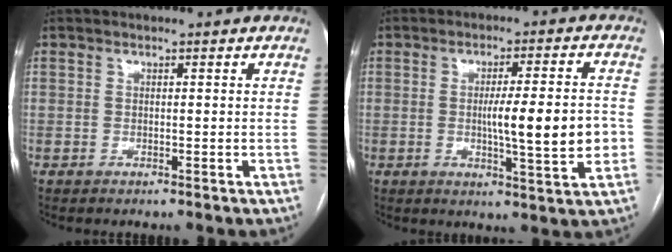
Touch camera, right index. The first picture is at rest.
{"total": 10.3, "force": [-1.0, 1.0, 10.2], "torque": [-0.152, -0.002, -0.014]}